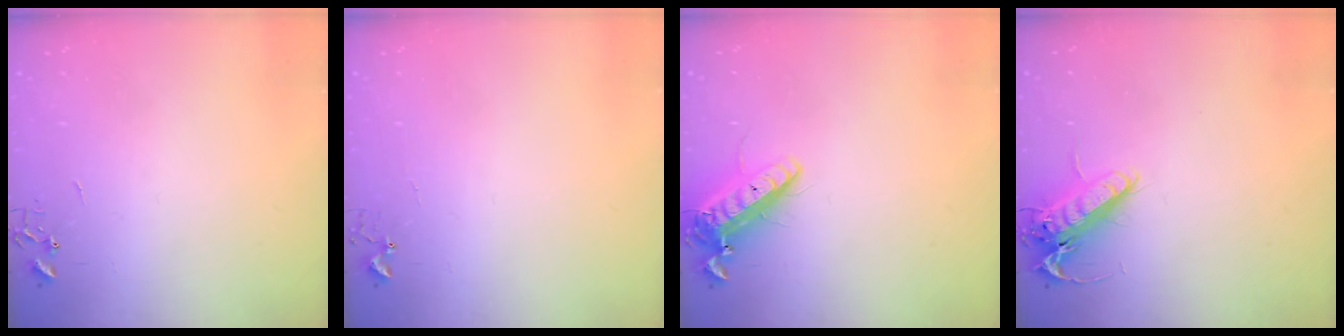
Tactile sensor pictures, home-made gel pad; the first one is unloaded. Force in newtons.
{"total": 3.8, "press": 3.8, "slide": 0.3}
{"total": 14.3, "press": 14.1, "slide": 2.6}
{"total": 13.3, "press": 13.1, "slide": 2.4}